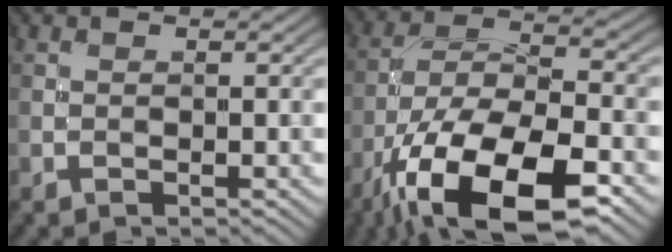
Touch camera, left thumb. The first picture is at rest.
{"total": 17.1, "force": [-9.7, 6.4, 12.5], "torque": [-0.238, -0.021, -0.179]}